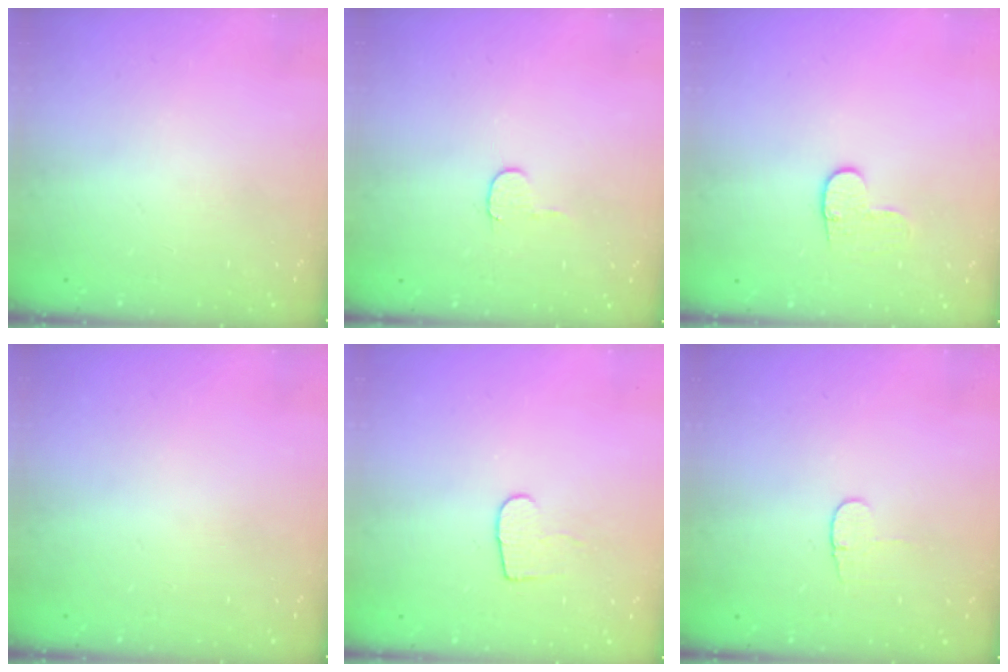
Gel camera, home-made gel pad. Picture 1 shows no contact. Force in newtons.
{"total": 4.4, "press": 4.4, "slide": 0.3}
{"total": 5.7, "press": 5.6, "slide": 0.6}
{"total": 0.5, "press": 0.5, "slide": 0.1}
{"total": 6.3, "press": 6.3, "slide": 0.6}
{"total": 3.7, "press": 3.7, "slide": 0.5}